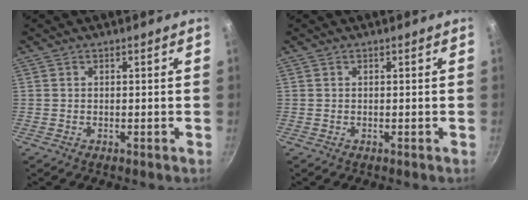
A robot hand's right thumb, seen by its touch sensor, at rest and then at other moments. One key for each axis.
{"total": 0.0}